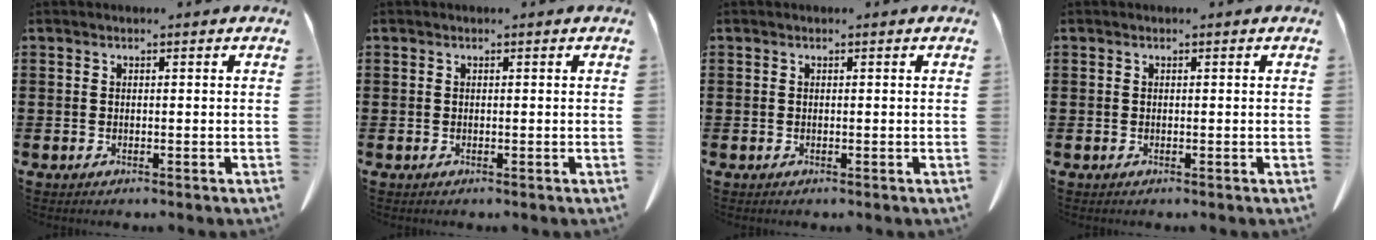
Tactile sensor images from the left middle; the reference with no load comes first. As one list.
[{"total": 0.0}, {"total": 0.0}, {"total": 0.0}]